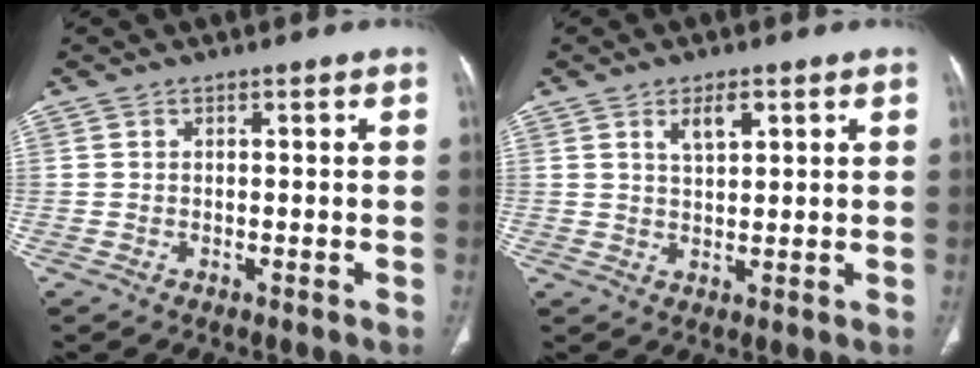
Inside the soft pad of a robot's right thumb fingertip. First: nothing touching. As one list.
[{"total": 4.0, "force": [2.0, 1.7, 3.0], "torque": [-0.046, -0.010, 0.038]}]